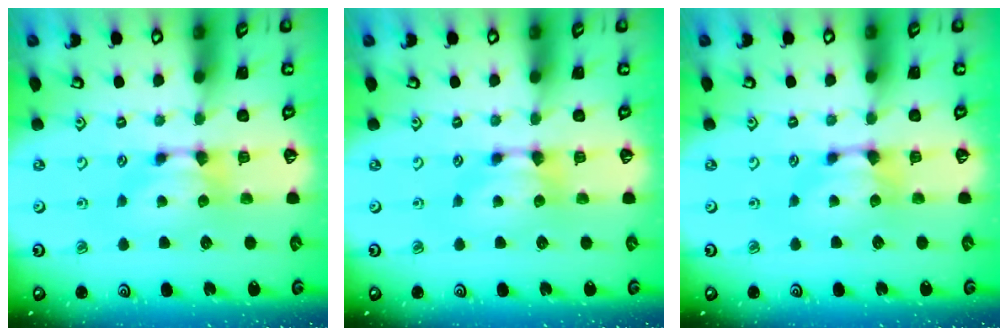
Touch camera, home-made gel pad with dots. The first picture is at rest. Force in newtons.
{"total": 0.0}
{"total": 1.1, "press": 0.4, "slide": 1.0}